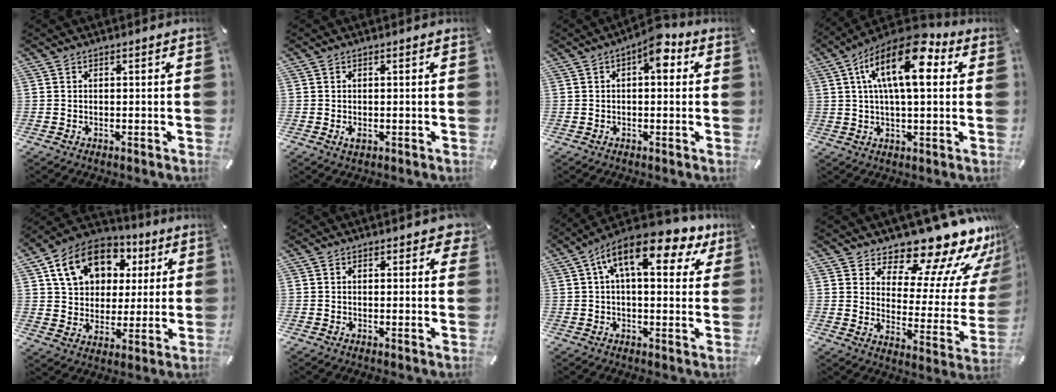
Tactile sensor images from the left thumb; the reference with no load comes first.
{"total": 1.5, "force": [-0.3, 0.9, 1.1], "torque": [-0.028, -0.002, -0.007]}
{"total": 6.5, "force": [2.1, 3.0, 5.4], "torque": [-0.068, -0.006, 0.026]}
{"total": 16.4, "force": [5.8, 7.0, 13.6], "torque": [-0.233, -0.014, 0.095]}
{"total": 14.9, "force": [6.8, 11.4, 6.8], "torque": [-0.131, -0.014, 0.131]}
{"total": 2.3, "force": [1.5, 1.3, 1.3], "torque": [-0.014, -0.001, 0.023]}
{"total": 13.6, "force": [6.1, 5.5, 10.9], "torque": [-0.169, -0.019, 0.100]}
{"total": 16.6, "force": [14.6, 5.3, 5.9], "torque": [-0.092, -0.129, 0.239]}